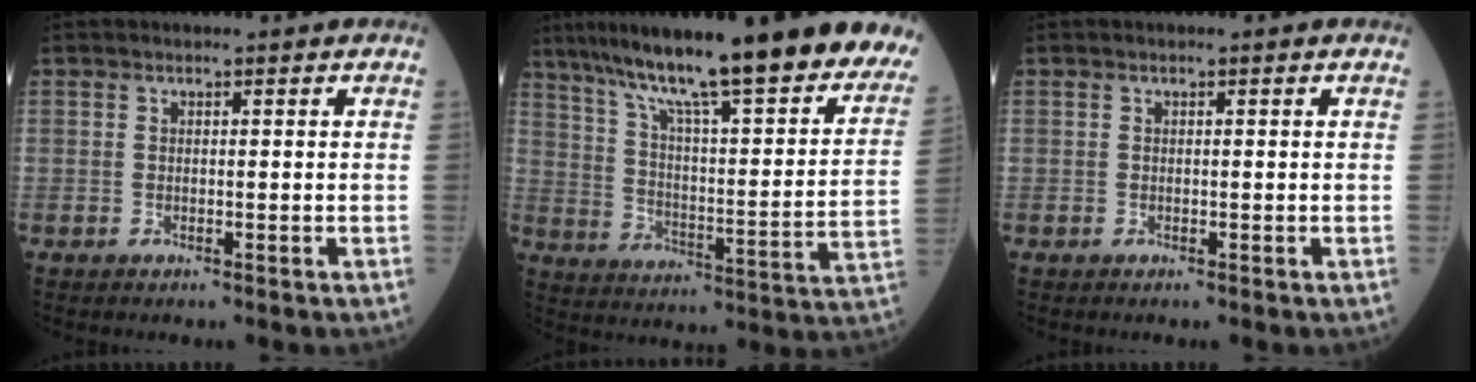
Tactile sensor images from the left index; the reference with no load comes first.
{"total": 31.5, "force": [25.3, 3.7, 18.4], "torque": [-0.246, -0.042, 0.341]}
{"total": 0.0}